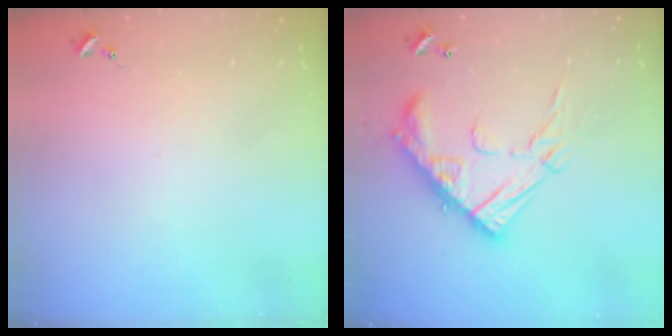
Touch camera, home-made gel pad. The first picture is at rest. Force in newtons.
{"total": 21.7, "press": 21.6, "slide": 1.9}